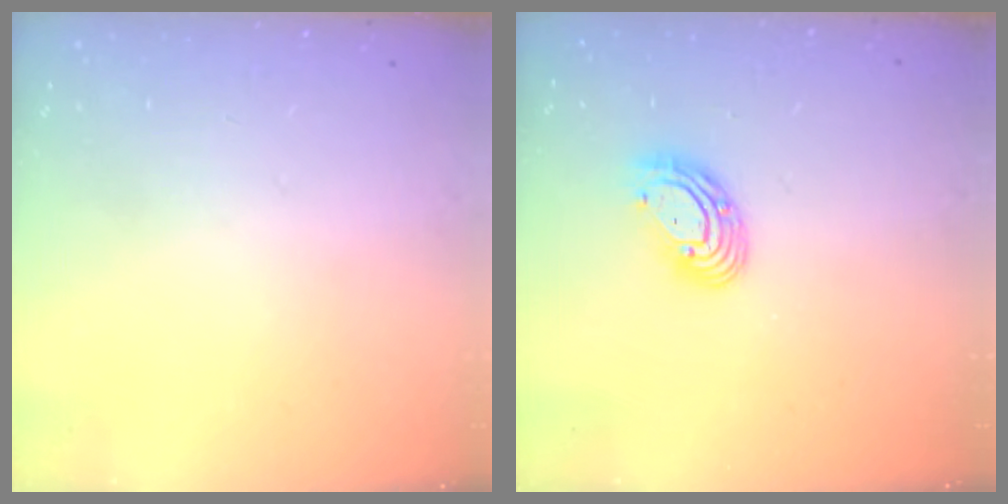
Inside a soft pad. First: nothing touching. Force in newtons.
{"total": 10.7, "press": 10.5, "slide": 2.2}